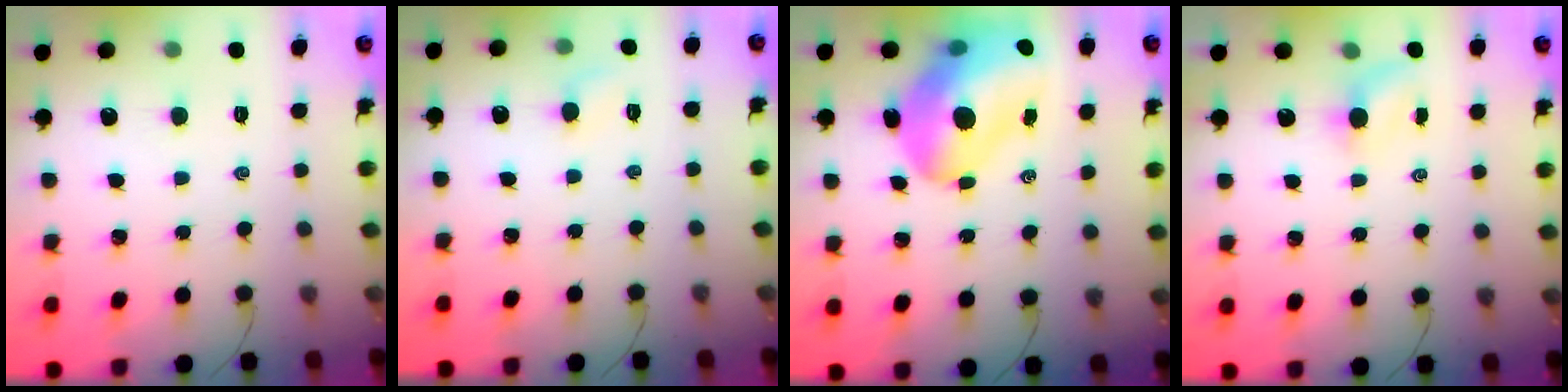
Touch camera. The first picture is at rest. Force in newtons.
{"total": 4.4, "press": 4.1, "slide": 1.4}
{"total": 19.2, "press": 18.4, "slide": 5.3}
{"total": 3.6, "press": 3.5, "slide": 1.0}